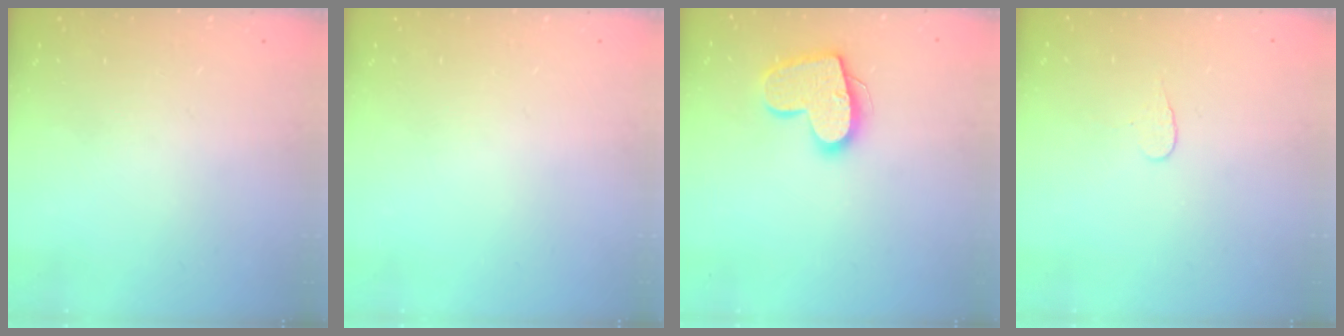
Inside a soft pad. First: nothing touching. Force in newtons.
{"total": 0.0}
{"total": 15.3, "press": 15.3, "slide": 1.1}
{"total": 3.9, "press": 3.9, "slide": 0.3}